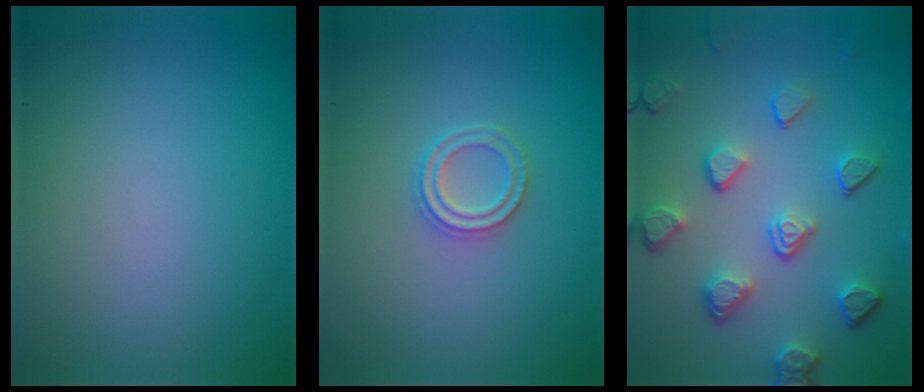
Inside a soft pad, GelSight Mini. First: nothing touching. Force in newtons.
{"total": 2.2, "press": 2.2, "slide": 0.5}
{"total": 4.9, "press": 3.7, "slide": 3.3}